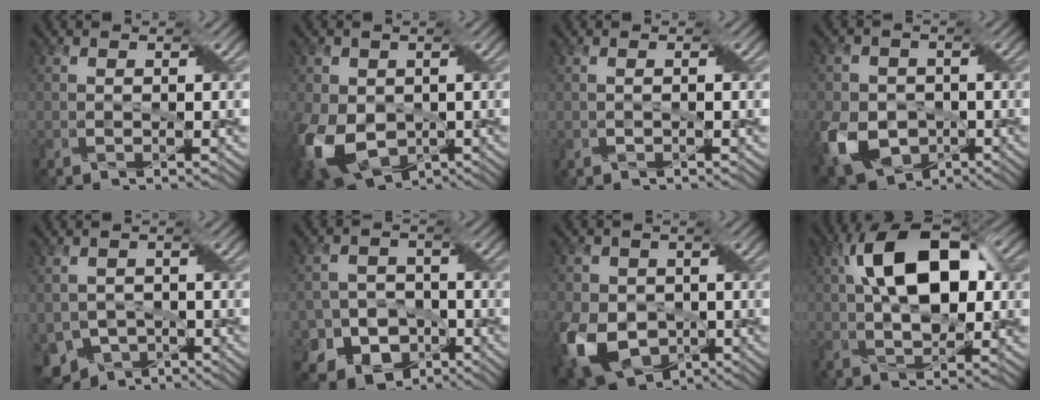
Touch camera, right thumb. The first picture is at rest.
{"total": 12.1, "force": [-2.4, 8.7, 8.1], "torque": [-0.203, -0.029, -0.047]}
{"total": 0.5, "force": [-0.2, 0.2, 0.4], "torque": [-0.010, 0.003, -0.001]}
{"total": 10.8, "force": [-3.4, 8.3, 6.0], "torque": [-0.153, -0.032, -0.069]}
{"total": 6.3, "force": [-3.1, 4.5, 3.1], "torque": [-0.071, -0.020, -0.056]}
{"total": 10.5, "force": [-5.9, 7.9, 3.4], "torque": [-0.063, -0.021, -0.109]}
{"total": 13.1, "force": [-3.7, 9.9, 7.8], "torque": [-0.191, -0.037, -0.062]}
{"total": 13.5, "force": [2.9, 7.0, 11.2], "torque": [-0.195, 0.023, 0.042]}